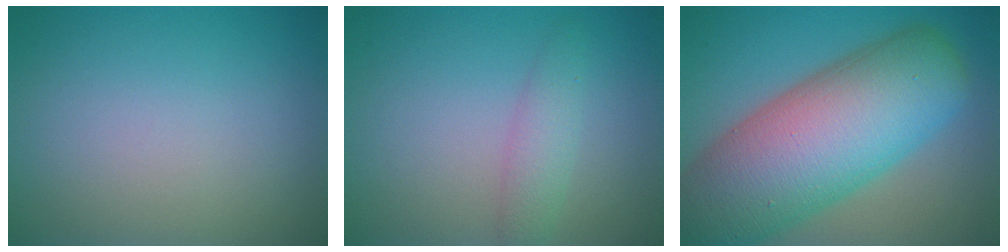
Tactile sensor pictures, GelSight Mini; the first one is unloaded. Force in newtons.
{"total": 2.2, "press": 2.2, "slide": 0.0}
{"total": 15.2, "press": 15.1, "slide": 0.6}